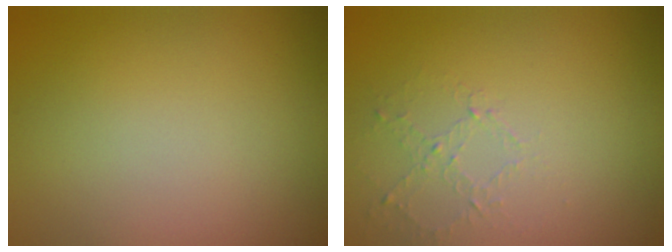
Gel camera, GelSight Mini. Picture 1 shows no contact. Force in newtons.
{"total": 1.0, "press": 0.4, "slide": 0.9}